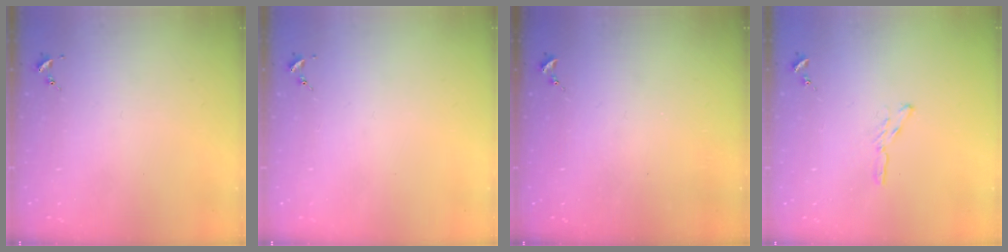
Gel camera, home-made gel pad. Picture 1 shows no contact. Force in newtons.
{"total": 0.0}
{"total": 0.0}
{"total": 4.3, "press": 4.2, "slide": 0.4}